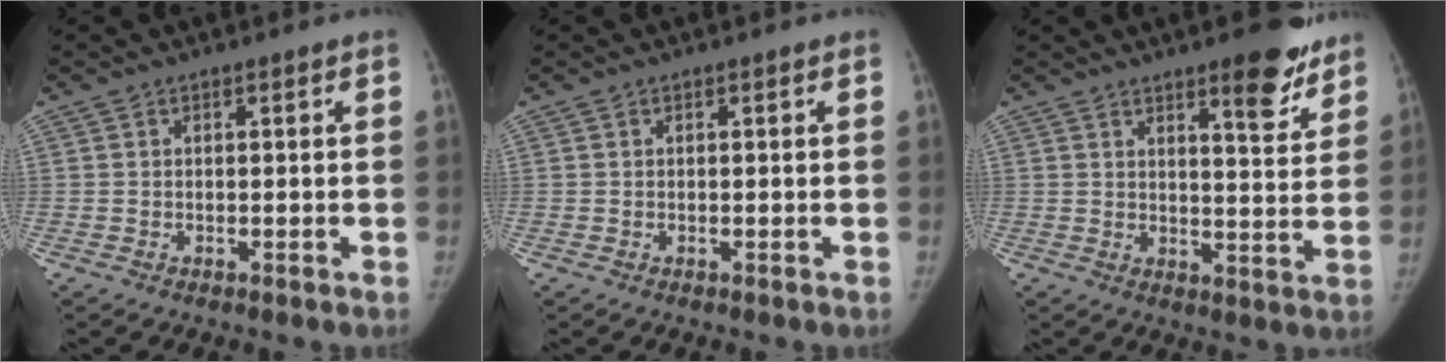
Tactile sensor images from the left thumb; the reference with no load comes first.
{"total": 0.0}
{"total": 9.9, "force": [6.7, 2.8, 6.7], "torque": [-0.060, -0.043, 0.091]}